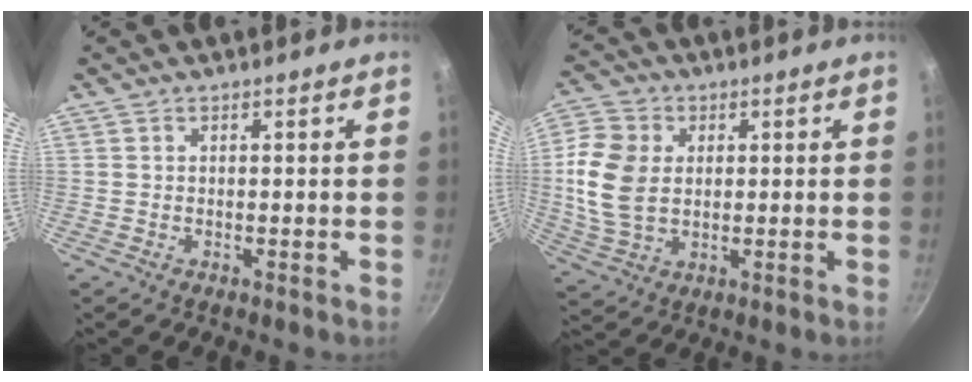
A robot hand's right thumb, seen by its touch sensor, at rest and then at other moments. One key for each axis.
{"total": 11.8, "fx": 1.2, "fy": 8.5, "fz": 8.1, "tx": -0.151, "ty": -0.003, "tz": 0.019}